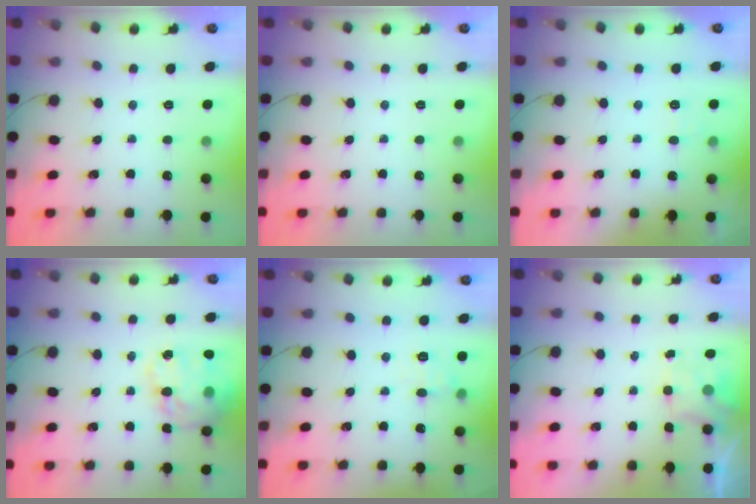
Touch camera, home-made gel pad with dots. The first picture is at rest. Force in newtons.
{"total": 0.0}
{"total": 2.8, "press": 2.5, "slide": 1.3}
{"total": 20.2, "press": 19.8, "slide": 4.2}
{"total": 9.5, "press": 9.4, "slide": 1.7}
{"total": 1.5, "press": 1.3, "slide": 0.8}